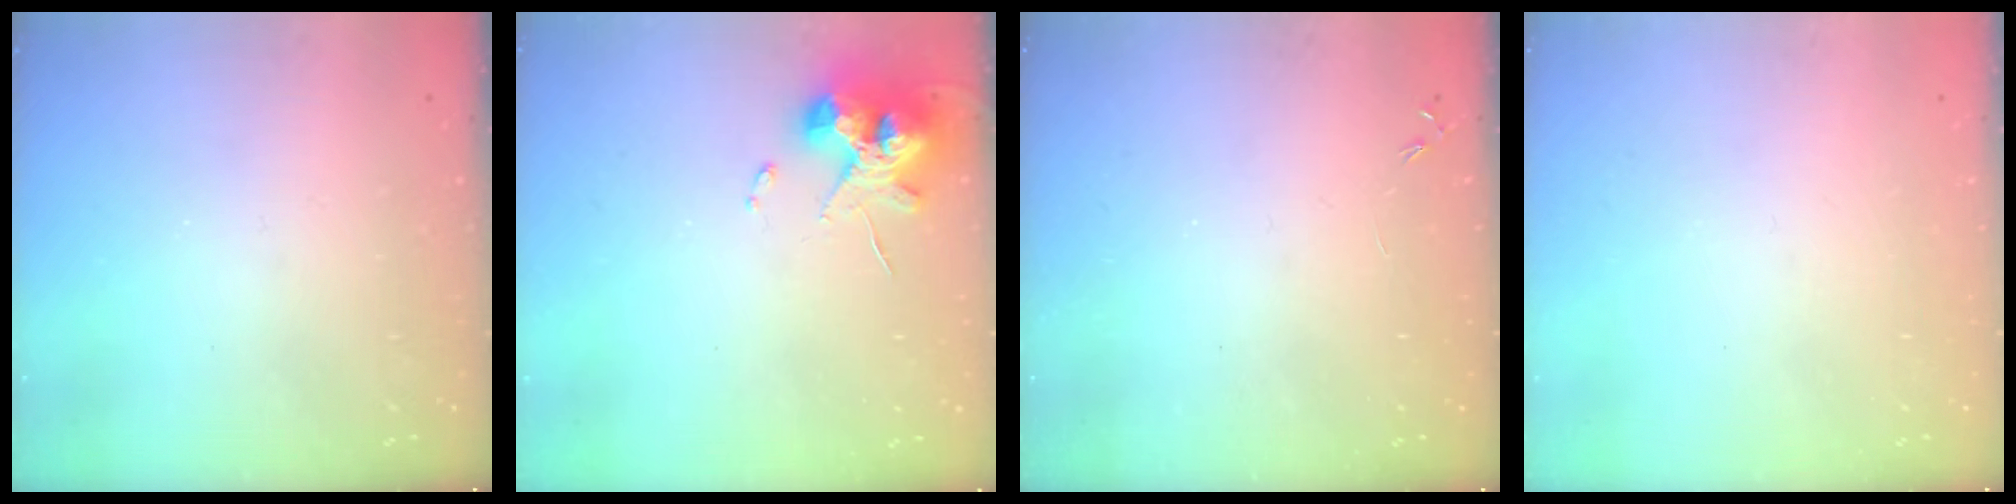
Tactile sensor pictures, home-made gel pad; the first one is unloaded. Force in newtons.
{"total": 12.3, "press": 12.1, "slide": 2.0}
{"total": 0.0}
{"total": 0.0}